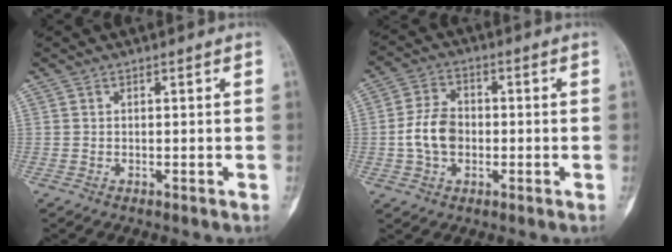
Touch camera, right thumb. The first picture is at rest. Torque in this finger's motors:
{"motor_torque": [1.15, 0.91, 0.42, -0.44, 0.07]}